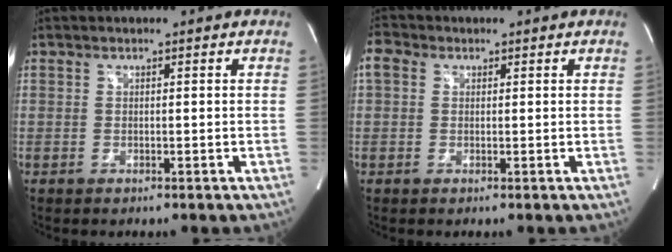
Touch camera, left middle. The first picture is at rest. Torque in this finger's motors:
{"motor_torque": [-0.08, -0.18, 0.29, 0.05]}